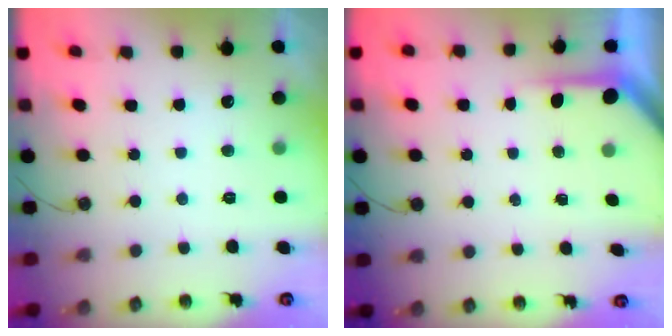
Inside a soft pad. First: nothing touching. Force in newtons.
{"total": 3.5, "press": 3.5, "slide": 0.4}